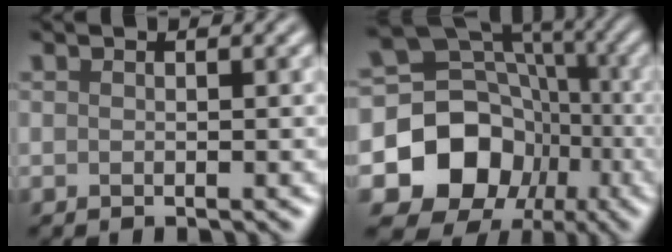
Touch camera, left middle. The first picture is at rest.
{"total": 11.9, "force": [-3.0, 10.2, 5.5], "torque": [-0.105, -0.008, -0.060]}